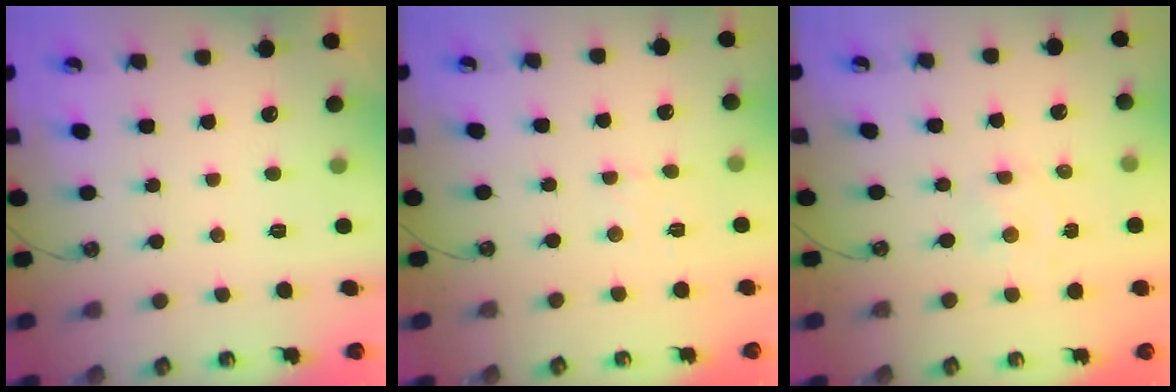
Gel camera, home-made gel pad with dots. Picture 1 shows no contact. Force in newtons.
{"total": 3.0, "press": 3.0, "slide": 0.4}
{"total": 2.6, "press": 2.6, "slide": 0.1}